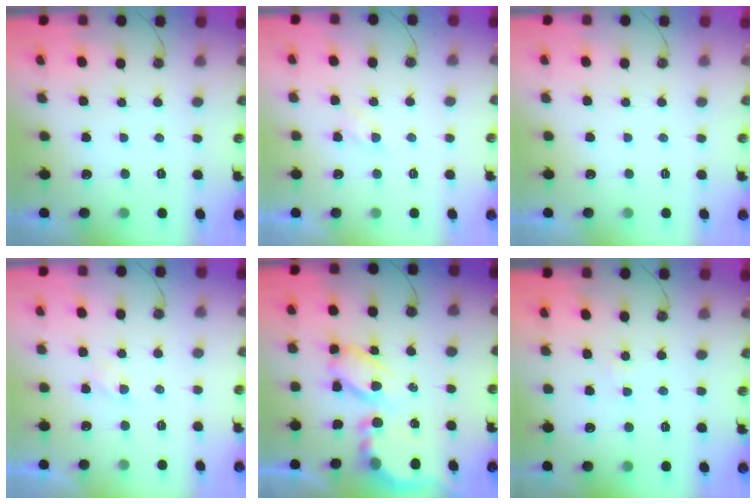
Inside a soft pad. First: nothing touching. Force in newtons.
{"total": 2.4, "press": 2.4, "slide": 0.3}
{"total": 0.0}
{"total": 1.4, "press": 1.4, "slide": 0.3}
{"total": 10.2, "press": 10.2, "slide": 0.6}
{"total": 1.7, "press": 1.7, "slide": 0.2}